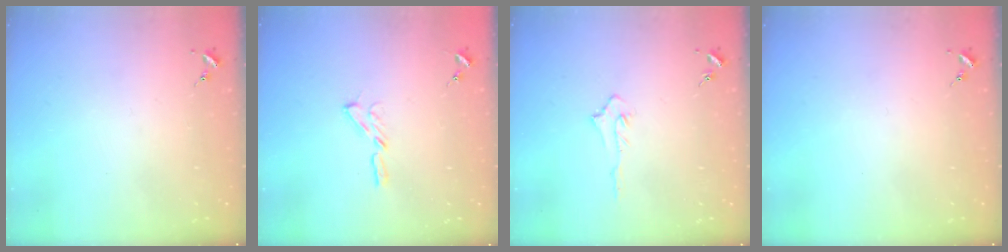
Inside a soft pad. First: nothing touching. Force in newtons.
{"total": 3.2, "press": 3.2, "slide": 0.3}
{"total": 3.6, "press": 3.5, "slide": 0.7}
{"total": 0.0}